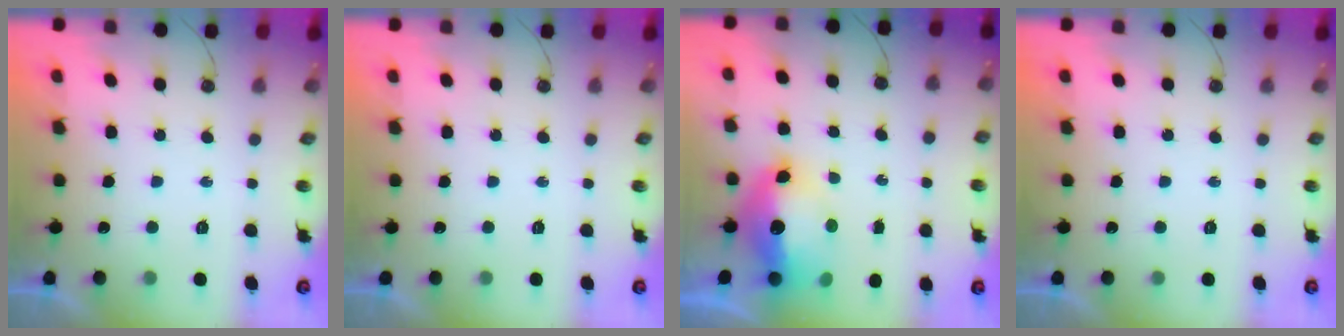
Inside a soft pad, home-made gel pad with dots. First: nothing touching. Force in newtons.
{"total": 0.0}
{"total": 13.7, "press": 13.6, "slide": 1.6}
{"total": 0.0}